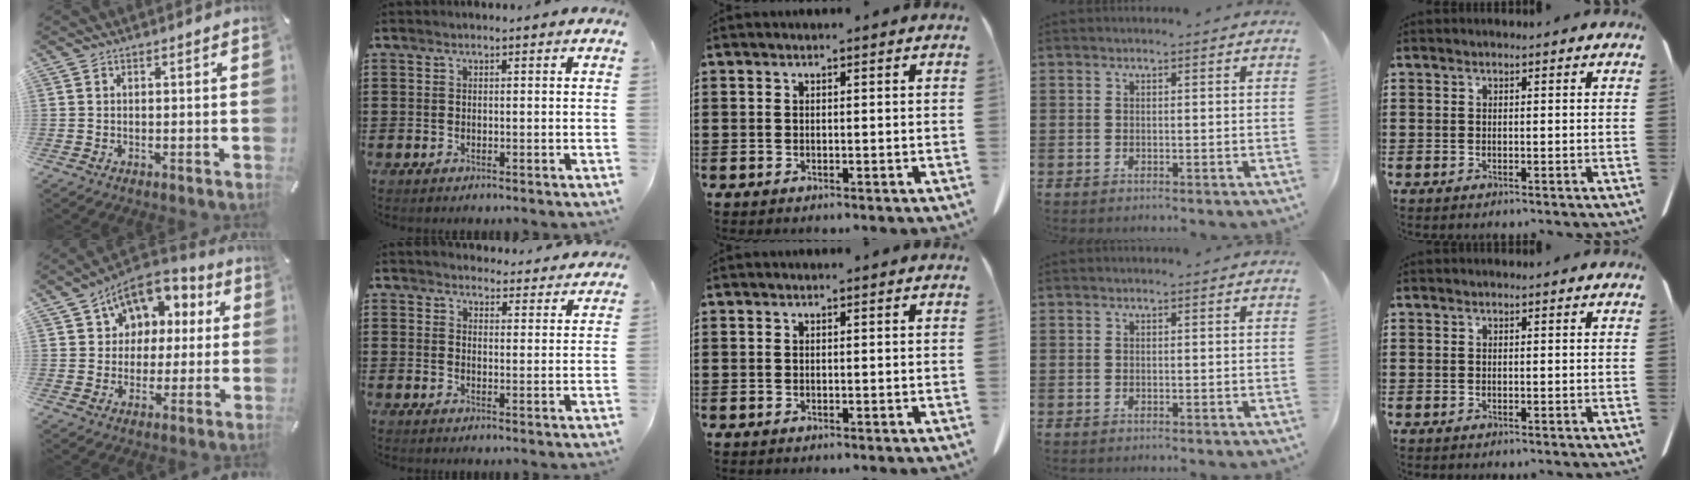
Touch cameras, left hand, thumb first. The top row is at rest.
{"thumb": {"total": 10.9, "force": [5.2, 8.8, 3.6], "torque": [-0.059, -0.033, 0.099]}, "index": {"total": 3.9, "force": [3.8, 0.5, 0.0], "torque": [-0.006, -0.021, 0.068]}}